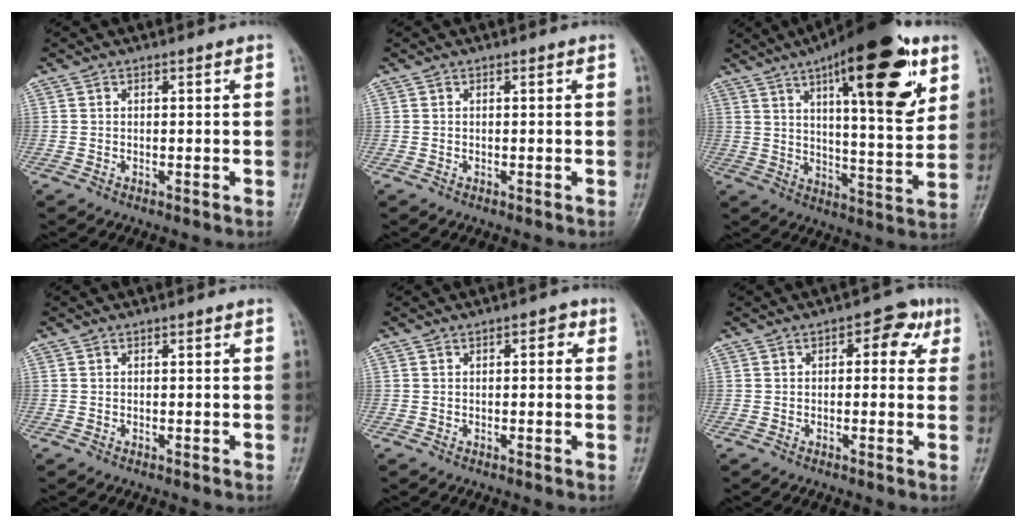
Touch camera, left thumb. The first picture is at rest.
{"total": 0.0}
{"total": 23.6, "force": [11.3, 7.3, 19.4], "torque": [-0.260, -0.030, 0.167]}
{"total": 0.0}
{"total": 2.3, "force": [0.7, 1.3, 1.8], "torque": [-0.008, 0.005, -0.001]}
{"total": 5.6, "force": [1.7, 3.4, 4.1], "torque": [-0.015, 0.006, 0.009]}